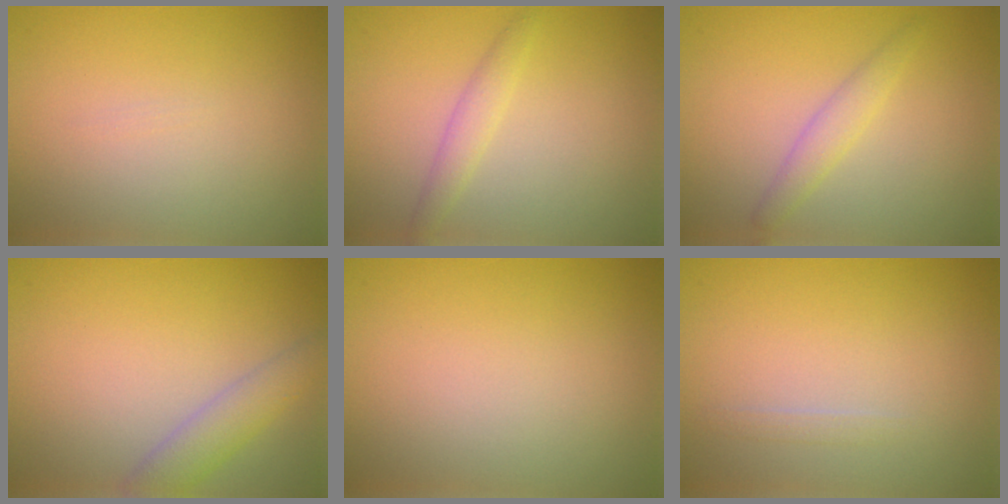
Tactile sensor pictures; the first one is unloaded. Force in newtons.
{"total": 1.7, "press": 1.7, "slide": 0.1}
{"total": 1.9, "press": 1.9, "slide": 0.2}
{"total": 3.0, "press": 3.0, "slide": 0.2}
{"total": 0.0}
{"total": 0.6, "press": 0.6, "slide": 0.0}